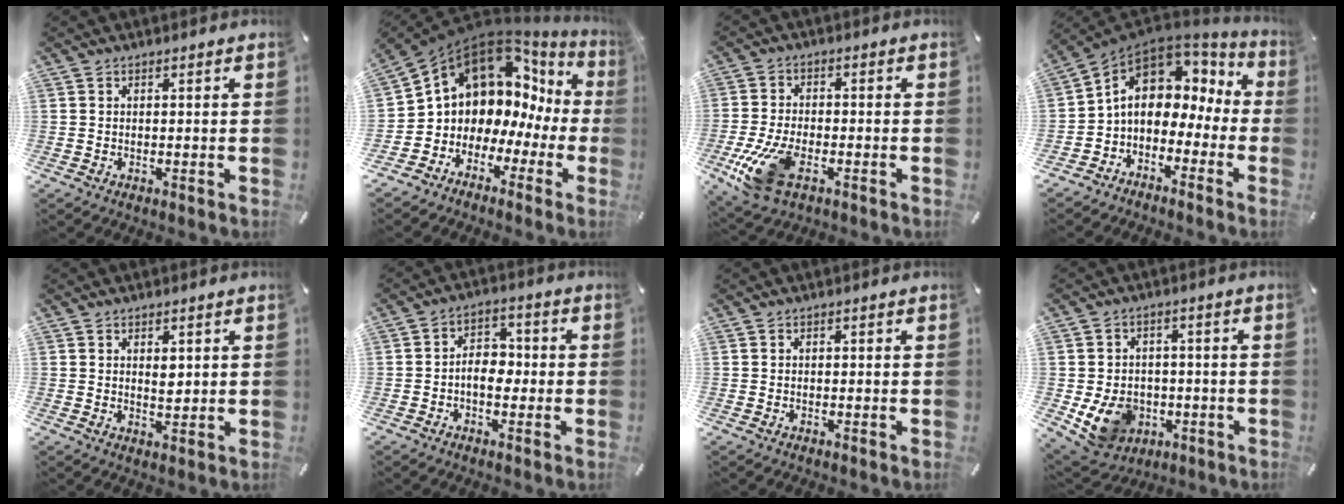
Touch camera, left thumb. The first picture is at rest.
{"total": 10.1, "force": [5.8, 7.6, 3.3], "torque": [-0.075, -0.066, 0.112]}
{"total": 11.9, "force": [-4.9, 6.2, 8.9], "torque": [-0.196, 0.003, -0.088]}
{"total": 9.2, "force": [1.7, 7.3, 5.4], "torque": [-0.104, -0.010, 0.031]}
{"total": 2.9, "force": [1.2, 1.7, 2.1], "torque": [-0.028, -0.003, 0.017]}
{"total": 6.0, "force": [-1.4, 4.1, 4.1], "torque": [-0.065, 0.013, -0.027]}
{"total": 0.0}
{"total": 11.1, "force": [-3.1, 9.1, 5.5], "torque": [-0.120, 0.014, -0.050]}